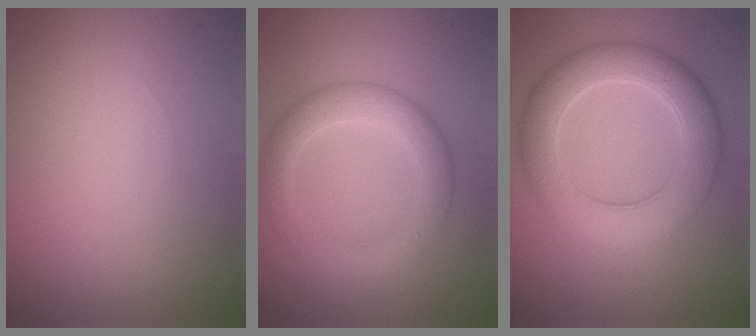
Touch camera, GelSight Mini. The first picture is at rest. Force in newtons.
{"total": 4.1, "press": 4.1, "slide": 0.3}
{"total": 6.8, "press": 6.8, "slide": 0.3}